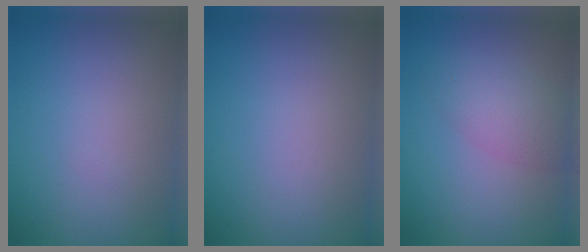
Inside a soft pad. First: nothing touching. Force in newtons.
{"total": 0.0}
{"total": 2.3, "press": 2.3, "slide": 0.2}